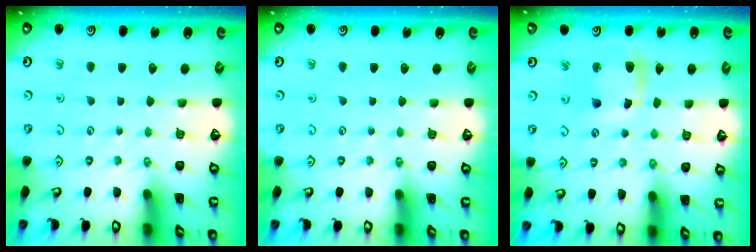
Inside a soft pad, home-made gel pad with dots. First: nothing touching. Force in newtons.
{"total": 0.0}
{"total": 10.7, "press": 10.6, "slide": 1.3}